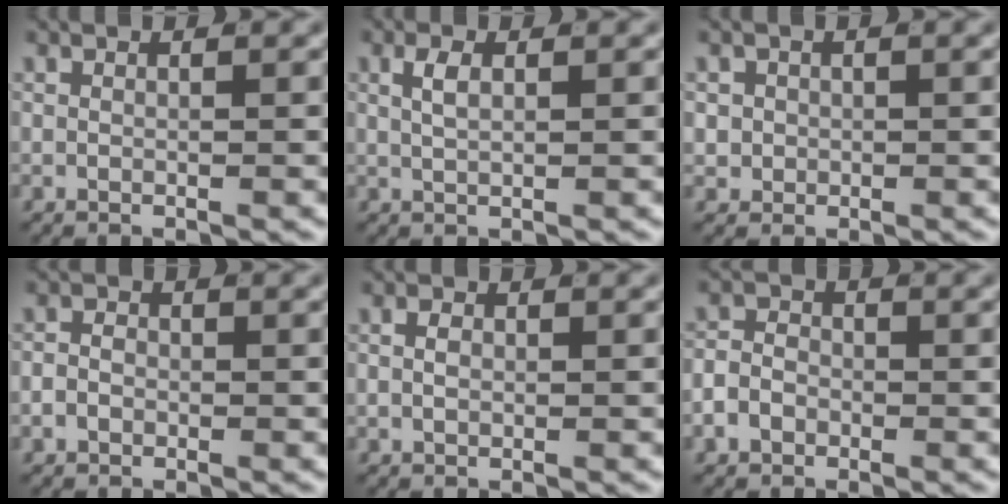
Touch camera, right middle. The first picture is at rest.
{"total": 1.6, "force": [0.6, 0.3, 1.4], "torque": [-0.025, -0.001, 0.014]}
{"total": 2.6, "force": [0.2, 2.4, 0.8], "torque": [-0.022, -0.003, 0.004]}
{"total": 1.7, "force": [-0.6, 1.4, 0.7], "torque": [-0.014, 0.001, -0.013]}
{"total": 0.9, "force": [0.1, 0.6, 0.7], "torque": [-0.012, -0.001, 0.005]}
{"total": 3.0, "force": [-1.1, 2.4, 1.4], "torque": [-0.023, 0.001, -0.024]}